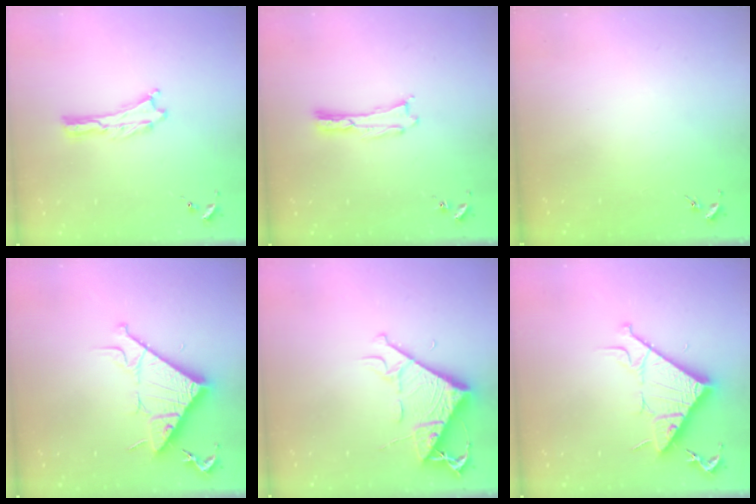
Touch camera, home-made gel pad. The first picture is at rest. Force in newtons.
{"total": 0.0}
{"total": 0.0}
{"total": 10.2, "press": 10.2, "slide": 0.3}
{"total": 8.0, "press": 7.9, "slide": 0.8}
{"total": 10.2, "press": 10.2, "slide": 0.3}